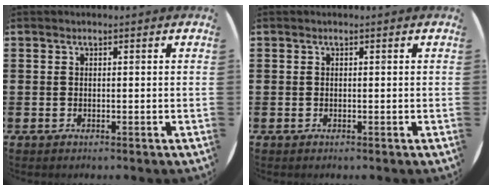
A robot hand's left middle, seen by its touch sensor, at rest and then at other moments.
{"total": 0.0}